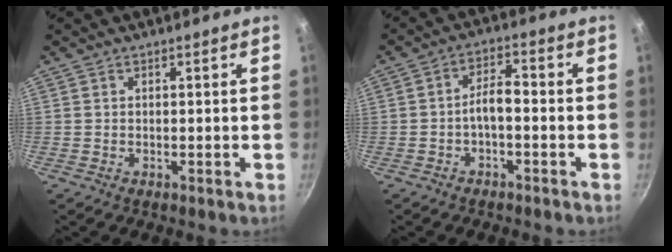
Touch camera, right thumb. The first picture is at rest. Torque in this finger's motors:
{"motor_torque": [0.42, 1.09, 0.72, 0.19, 0.17]}